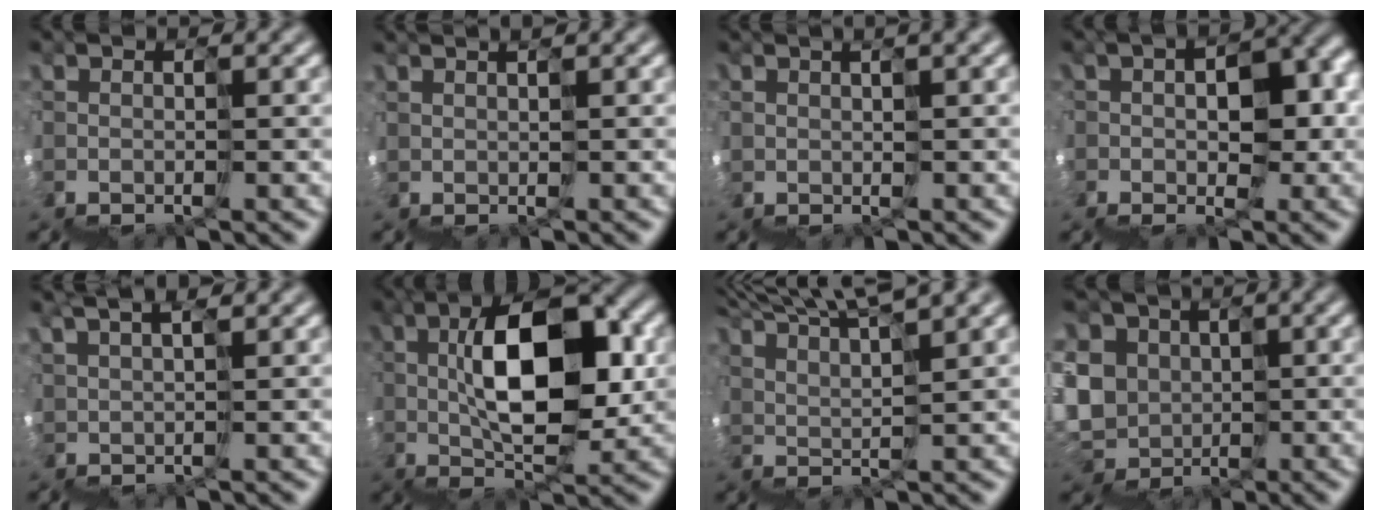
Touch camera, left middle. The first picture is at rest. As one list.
[{"total": 1.8, "force": [1.7, -0.3, -0.3], "torque": [0.024, 0.029, 0.035]}, {"total": 2.0, "force": [2.0, 0.0, 0.6], "torque": [0.012, 0.025, 0.038]}, {"total": 7.3, "force": [0.3, 4.9, 5.3], "torque": [-0.063, 0.015, 0.012]}, {"total": 4.2, "force": [4.0, -0.9, -1.1], "torque": [0.017, 0.031, 0.065]}, {"total": 5.7, "force": [2.6, 2.0, 4.7], "torque": [-0.058, 0.047, 0.032]}, {"total": 9.0, "force": [8.7, -0.5, 2.1], "torque": [-0.039, 0.055, 0.131]}, {"total": 4.8, "force": [1.0, 4.6, -0.9], "torque": [-0.004, 0.020, -0.009]}]